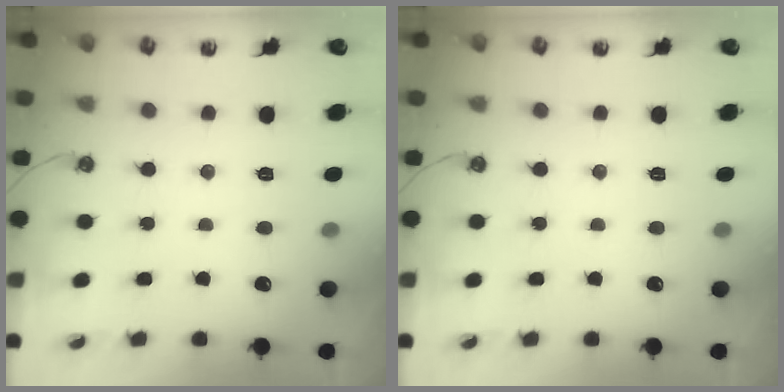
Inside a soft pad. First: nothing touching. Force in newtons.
{"total": 0.0}